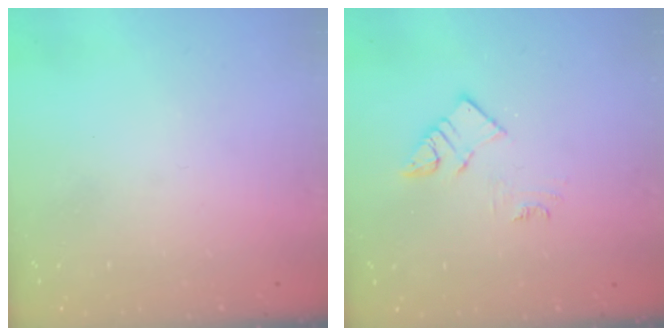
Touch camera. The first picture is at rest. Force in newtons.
{"total": 6.9, "press": 6.8, "slide": 0.3}